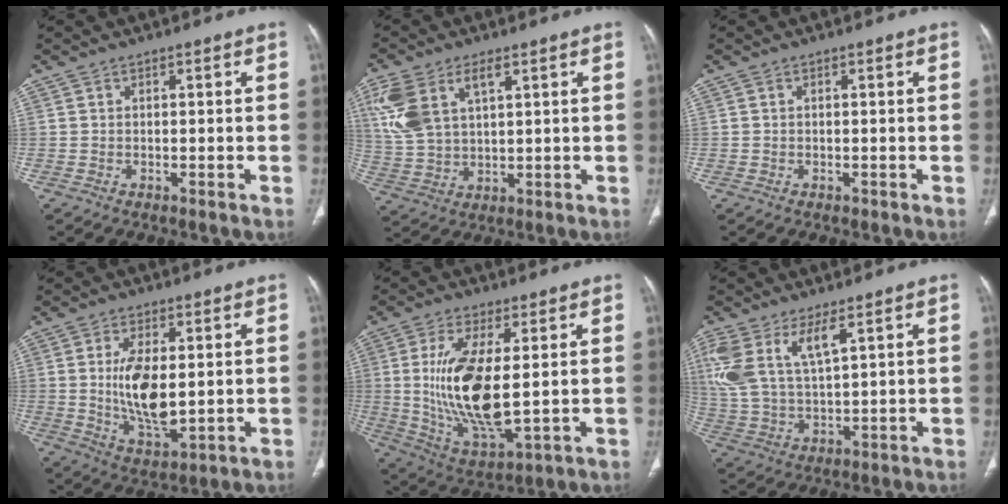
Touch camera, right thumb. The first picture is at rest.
{"total": 12.1, "force": [4.9, 6.5, 8.9], "torque": [-0.204, 0.001, 0.105]}
{"total": 0.0}
{"total": 11.4, "force": [0.7, 5.3, 10.0], "torque": [-0.180, -0.022, 0.025]}
{"total": 16.6, "force": [1.3, 6.3, 15.3], "torque": [-0.306, -0.026, 0.038]}
{"total": 12.5, "force": [5.8, 5.1, 9.8], "torque": [-0.227, -0.011, 0.126]}